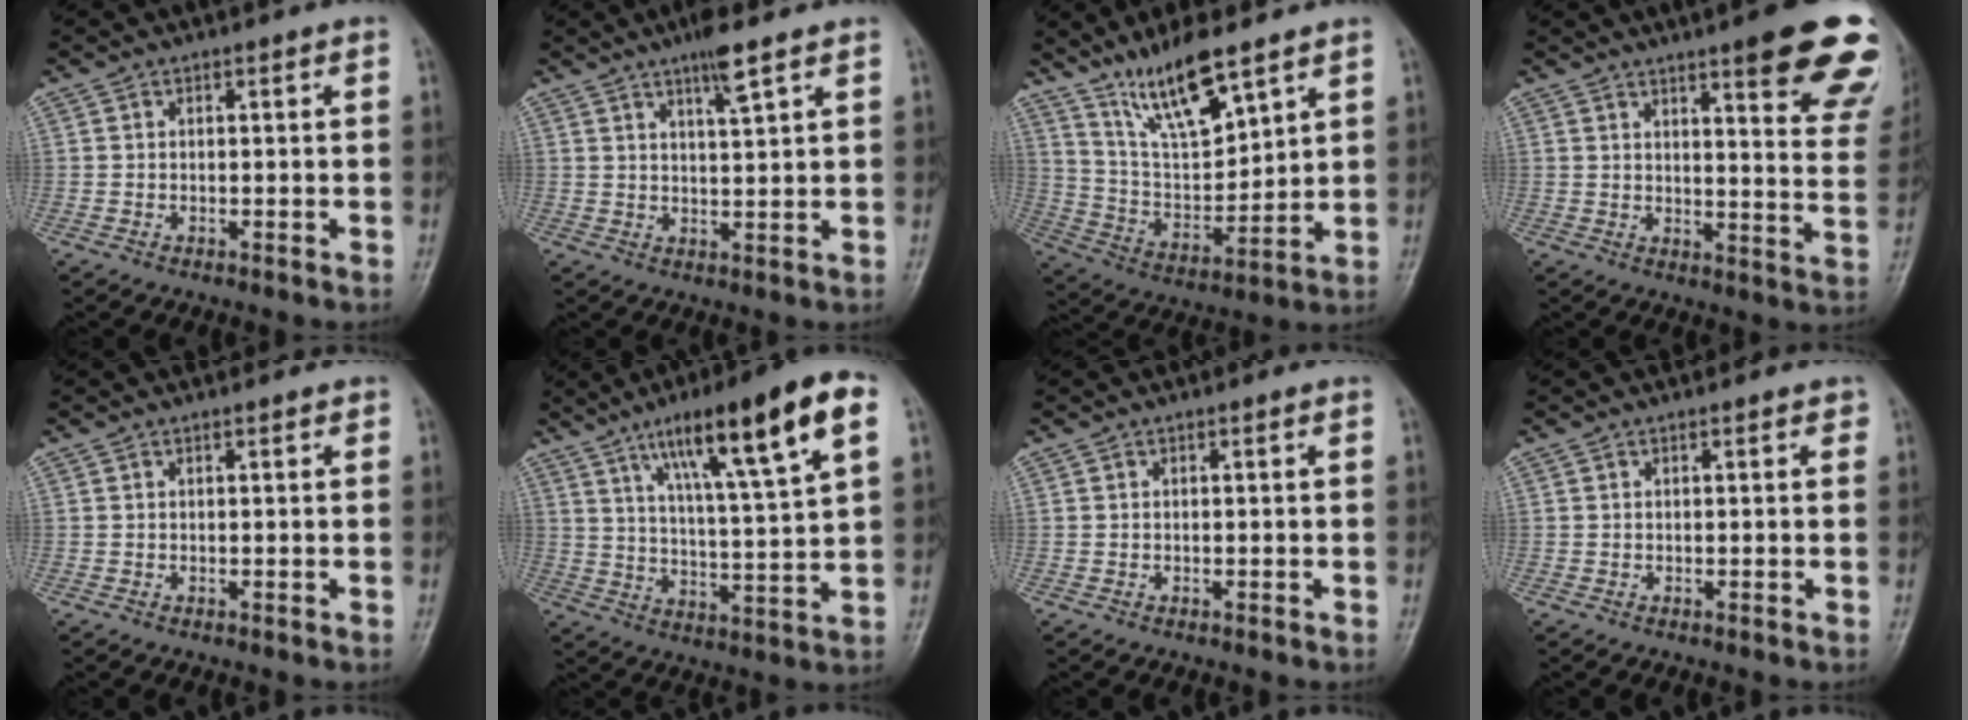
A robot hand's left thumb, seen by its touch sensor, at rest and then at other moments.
{"total": 5.2, "force": [3.3, 0.4, 4.0], "torque": [-0.069, -0.016, 0.059]}
{"total": 13.0, "force": [9.4, 3.4, 8.4], "torque": [-0.137, -0.058, 0.191]}
{"total": 19.2, "force": [12.1, 3.8, 14.4], "torque": [-0.146, -0.053, 0.140]}
{"total": 0.5, "force": [0.3, 0.2, 0.4], "torque": [-0.005, 0.000, 0.002]}
{"total": 19.3, "force": [9.4, 2.7, 16.7], "torque": [-0.251, -0.018, 0.149]}
{"total": 0.0}
{"total": 0.8, "force": [0.5, 0.4, 0.6], "torque": [-0.004, 0.000, 0.002]}